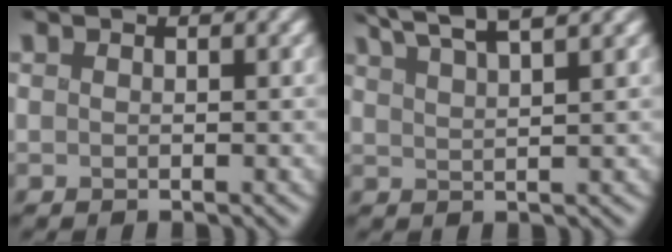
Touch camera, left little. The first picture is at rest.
{"total": 5.0, "force": [4.1, 0.5, 2.8], "torque": [-0.060, 0.017, 0.060]}